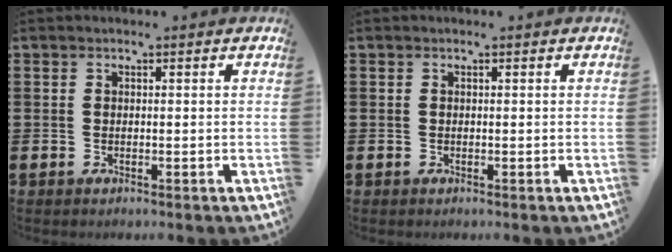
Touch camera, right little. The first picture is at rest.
{"total": 0.0}